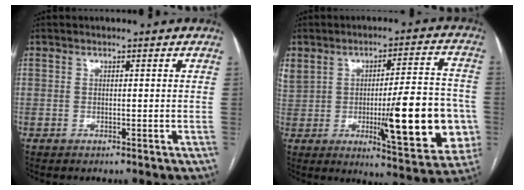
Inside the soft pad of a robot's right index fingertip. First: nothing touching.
{"total": 21.4, "force": [-1.9, 6.7, 20.2], "torque": [-0.300, 0.019, -0.003]}